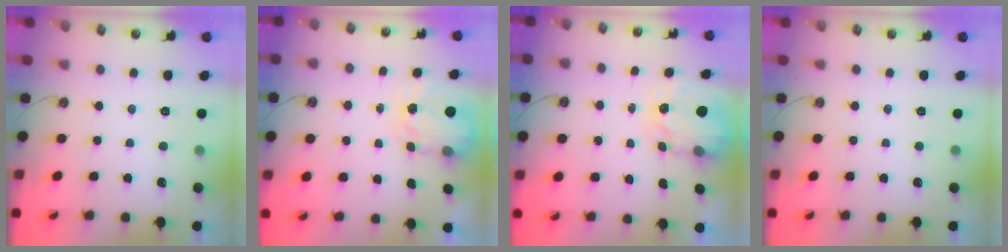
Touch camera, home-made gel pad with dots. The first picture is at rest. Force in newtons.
{"total": 3.9, "press": 3.9, "slide": 0.6}
{"total": 3.6, "press": 3.6, "slide": 0.4}
{"total": 0.0}